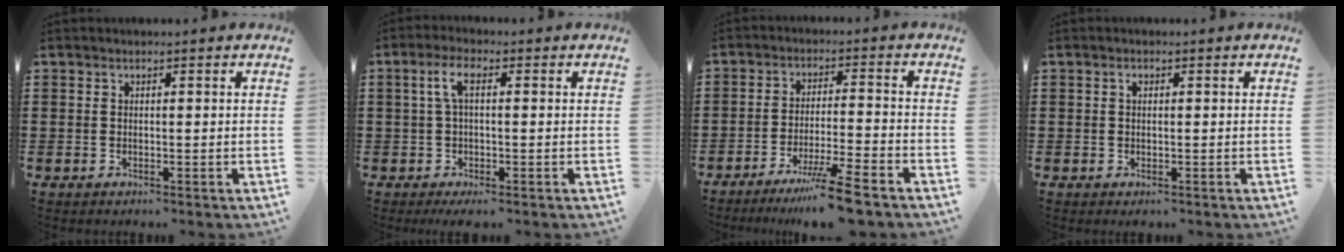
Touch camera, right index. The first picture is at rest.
{"total": 4.5, "force": [-0.1, 1.1, 4.4], "torque": [-0.095, 0.006, -0.011]}
{"total": 8.2, "force": [-6.3, -0.6, 5.2], "torque": [-0.095, -0.012, -0.119]}
{"total": 0.9, "force": [0.2, 0.7, 0.6], "torque": [-0.013, 0.005, 0.003]}